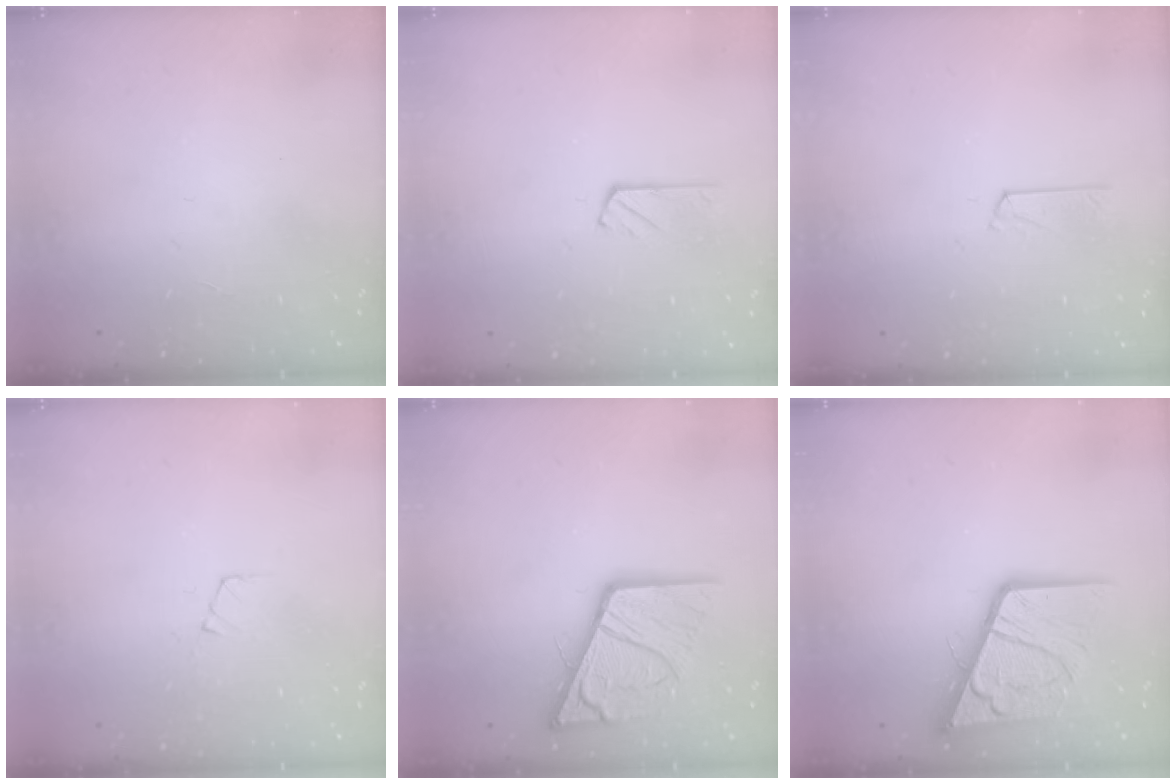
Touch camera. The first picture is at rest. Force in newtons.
{"total": 2.7, "press": 2.7, "slide": 0.3}
{"total": 3.4, "press": 3.3, "slide": 0.3}
{"total": 3.1, "press": 3.1, "slide": 0.3}
{"total": 17.5, "press": 17.4, "slide": 2.0}
{"total": 19.6, "press": 19.4, "slide": 2.4}